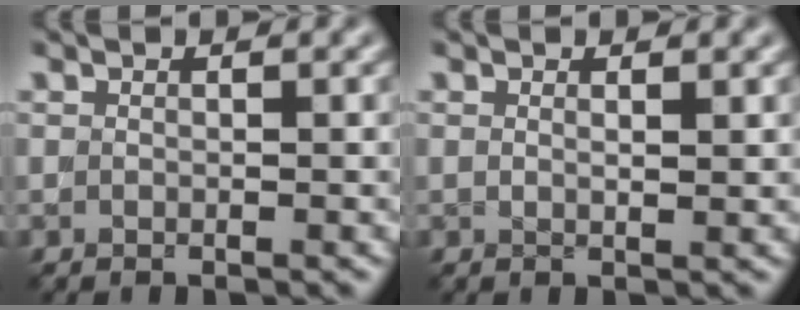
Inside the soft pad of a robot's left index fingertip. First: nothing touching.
{"total": 1.1, "force": [1.0, 0.1, 0.3], "torque": [0.000, 0.001, 0.013]}